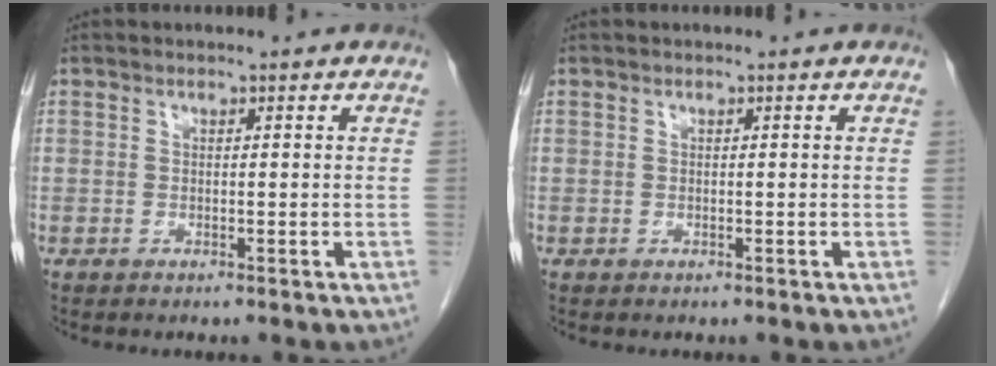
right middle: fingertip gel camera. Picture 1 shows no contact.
{"total": 0.0}